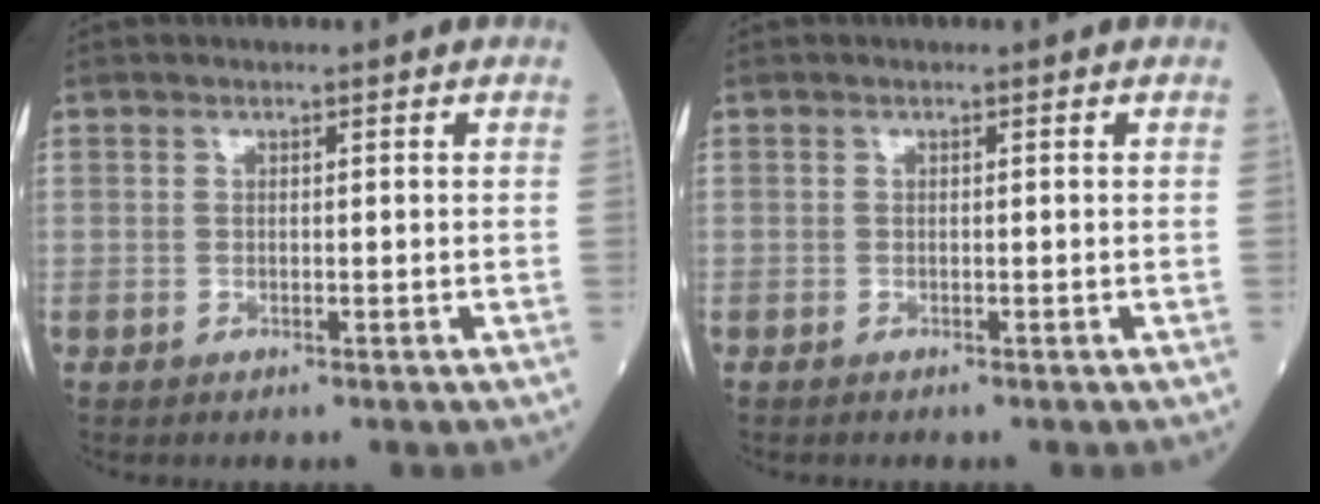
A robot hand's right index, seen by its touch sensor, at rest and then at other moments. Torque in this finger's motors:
{"motor_torque": [0.12, -0.07, 0.09, 0.02]}